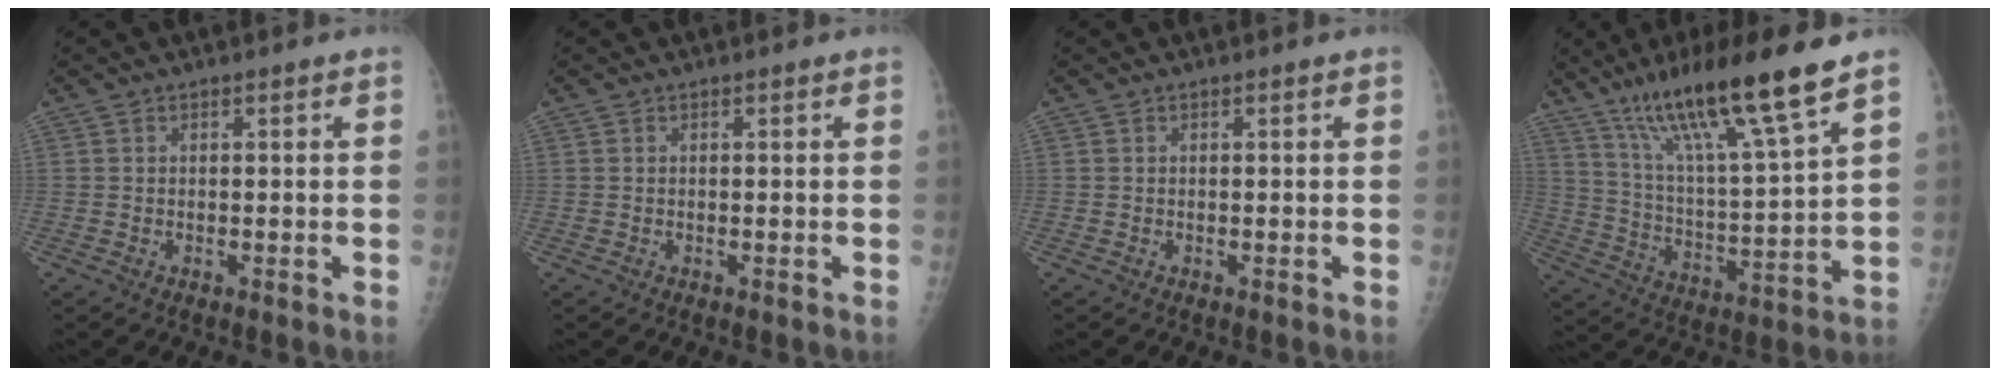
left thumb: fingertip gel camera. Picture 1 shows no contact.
{"total": 0.0}
{"total": 0.0}
{"total": 19.3, "force": [13.2, 1.6, 14.0], "torque": [-0.233, -0.056, 0.233]}